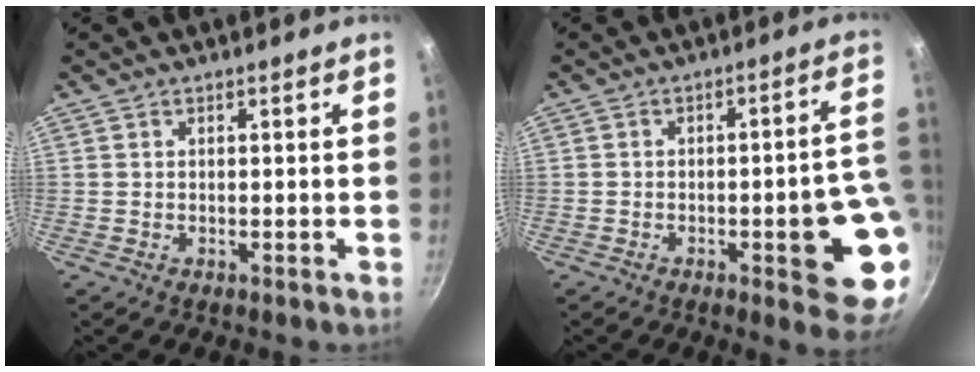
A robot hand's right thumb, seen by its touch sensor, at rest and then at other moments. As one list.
[{"total": 13.5, "force": [-3.4, 3.7, 12.5], "torque": [-0.113, 0.027, -0.042]}]